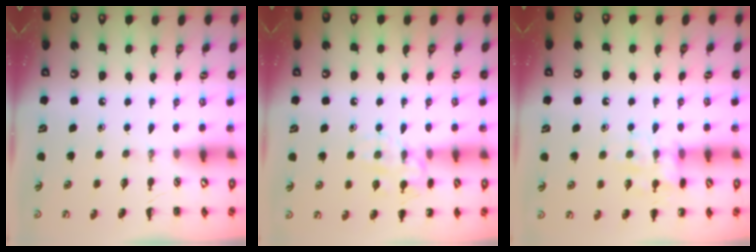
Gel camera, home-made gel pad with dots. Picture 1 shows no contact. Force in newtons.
{"total": 11.1, "press": 11.0, "slide": 1.2}
{"total": 11.2, "press": 11.2, "slide": 0.8}